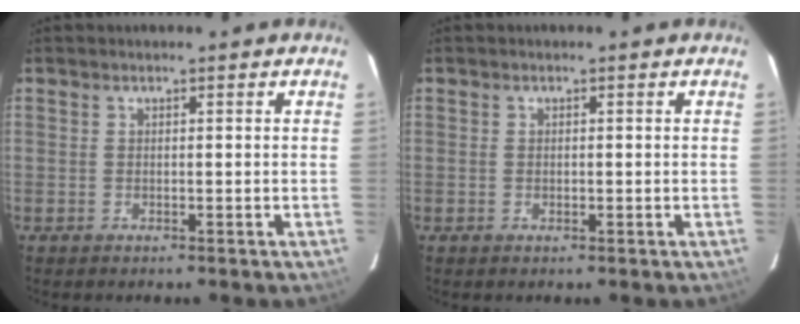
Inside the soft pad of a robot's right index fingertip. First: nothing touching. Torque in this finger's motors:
{"motor_torque": [-0.32, 0.68, -0.12, -0.10]}